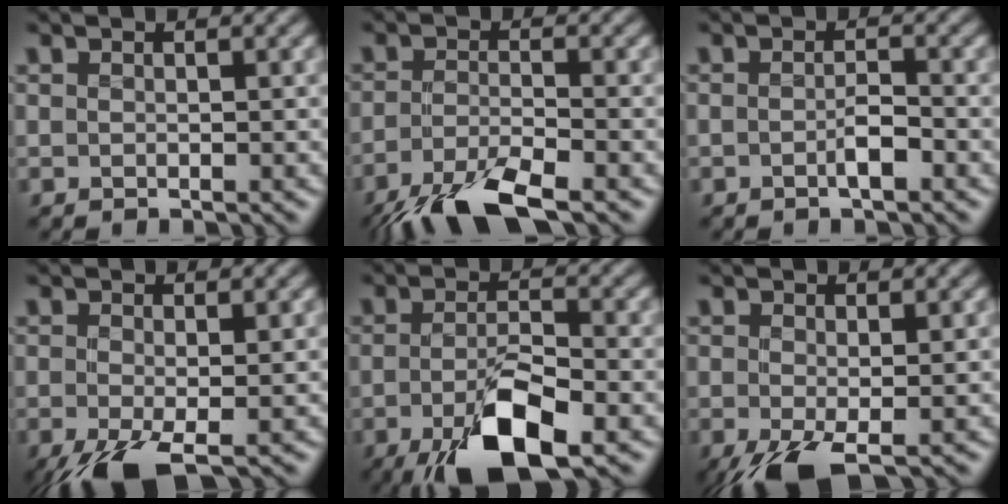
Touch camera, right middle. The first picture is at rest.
{"total": 6.8, "force": [-4.9, 1.7, 4.5], "torque": [-0.084, -0.016, -0.100]}
{"total": 1.6, "force": [-0.9, 0.3, 1.3], "torque": [-0.025, -0.002, -0.018]}
{"total": 4.9, "force": [-2.7, 1.5, 3.8], "torque": [-0.083, -0.012, -0.051]}
{"total": 7.8, "force": [-4.0, 2.4, 6.3], "torque": [-0.113, -0.005, -0.071]}
{"total": 4.2, "force": [-2.2, 1.4, 3.4], "torque": [-0.074, -0.011, -0.041]}